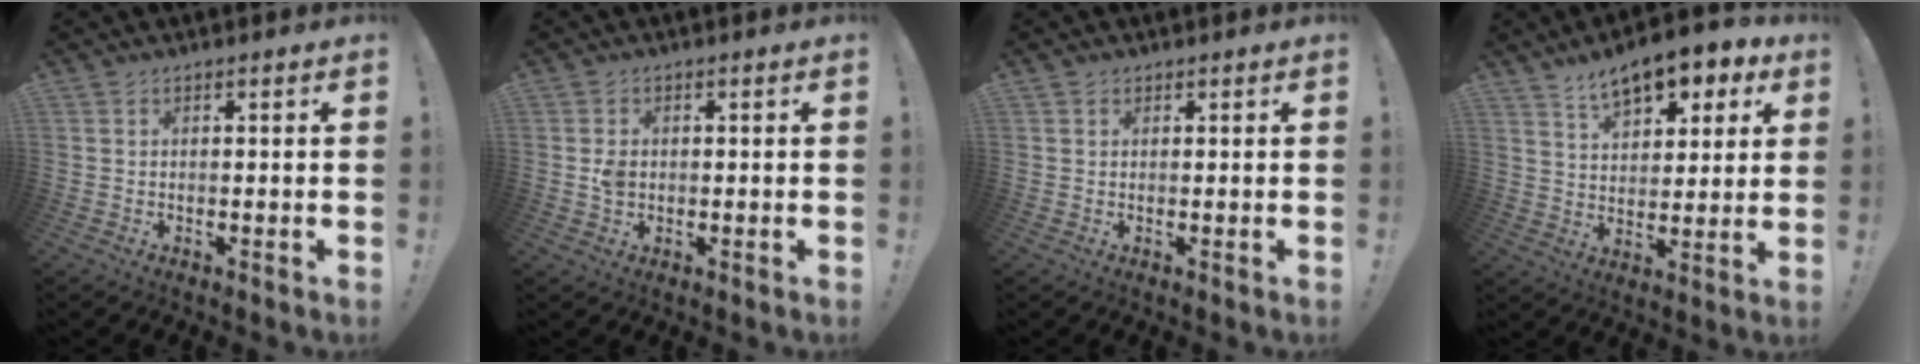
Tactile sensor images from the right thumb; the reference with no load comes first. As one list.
[{"total": 2.6, "force": [-0.1, 2.0, 1.5], "torque": [-0.016, 0.002, -0.005]}, {"total": 0.9, "force": [0.7, 0.6, 0.0], "torque": [0.006, -0.002, 0.012]}, {"total": 12.0, "force": [8.0, 6.0, 6.6], "torque": [-0.104, -0.049, 0.144]}]